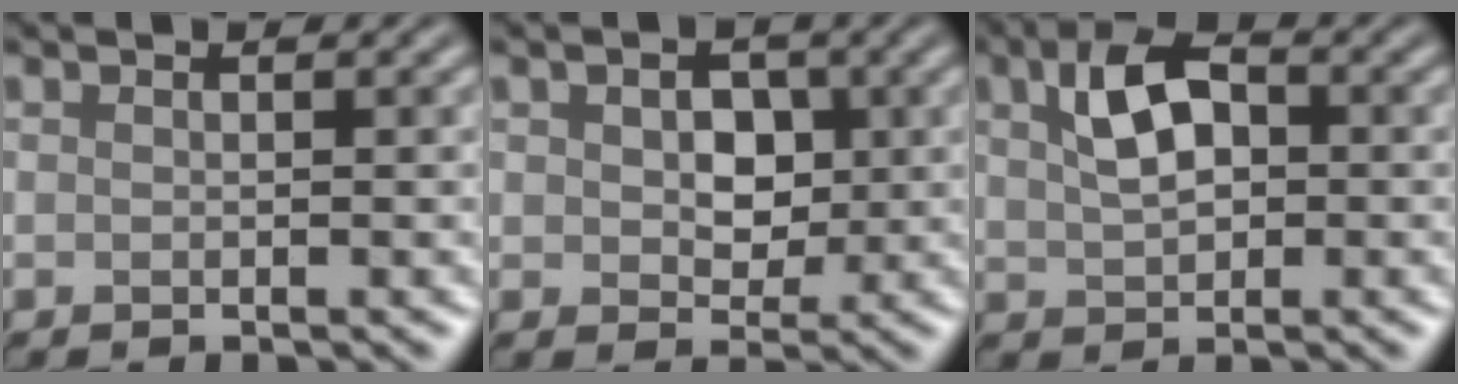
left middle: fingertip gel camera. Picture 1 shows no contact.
{"total": 3.4, "force": [0.5, 2.4, 2.3], "torque": [-0.043, -0.001, 0.002]}
{"total": 4.4, "force": [1.1, 2.7, 3.2], "torque": [-0.067, 0.012, 0.016]}